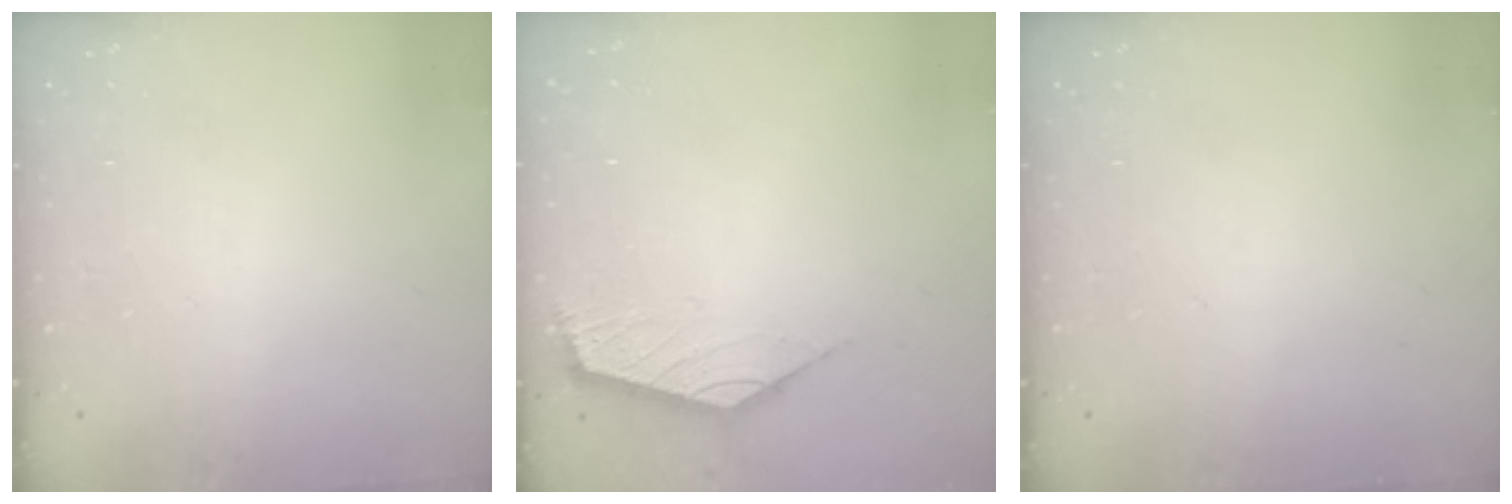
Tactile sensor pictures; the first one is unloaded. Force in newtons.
{"total": 2.5, "press": 2.4, "slide": 0.6}
{"total": 0.0}